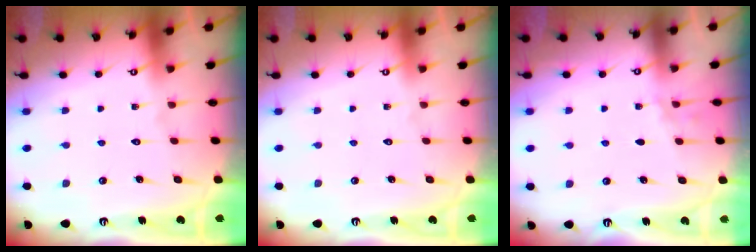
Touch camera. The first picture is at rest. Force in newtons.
{"total": 0.0}
{"total": 2.5, "press": 1.6, "slide": 1.8}